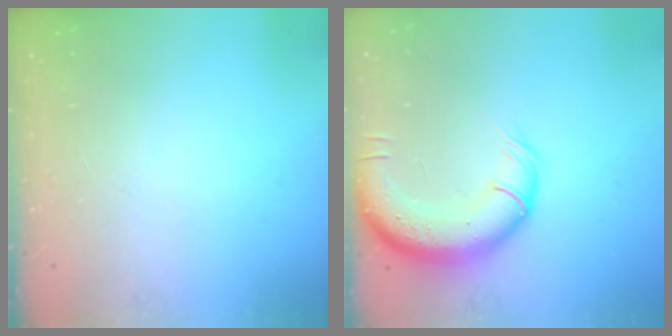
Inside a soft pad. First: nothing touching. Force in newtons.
{"total": 13.7, "press": 13.3, "slide": 3.4}